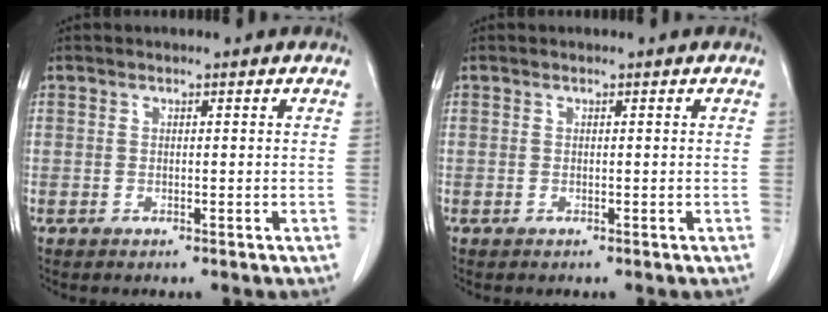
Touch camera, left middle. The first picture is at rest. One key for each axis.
{"total": 0.0}